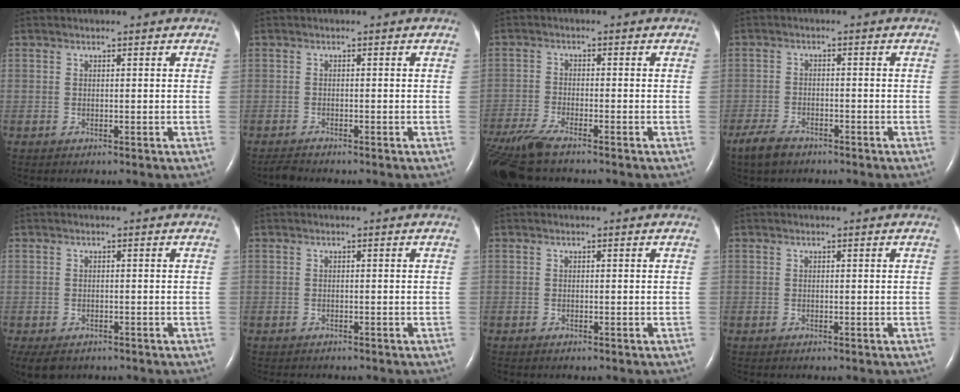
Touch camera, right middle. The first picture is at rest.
{"total": 1.4, "force": [-1.4, 0.0, 0.4], "torque": [-0.016, -0.007, -0.024]}
{"total": 9.1, "force": [-7.4, 1.3, 5.1], "torque": [-0.105, -0.022, -0.135]}
{"total": 4.5, "force": [-3.5, 1.9, 2.1], "torque": [-0.050, -0.005, -0.061]}
{"total": 5.1, "force": [-3.6, 2.9, 2.2], "torque": [-0.037, -0.007, -0.053]}
{"total": 1.6, "force": [-1.4, 0.5, 0.5], "torque": [-0.013, -0.003, -0.016]}
{"total": 0.0}
{"total": 0.0}